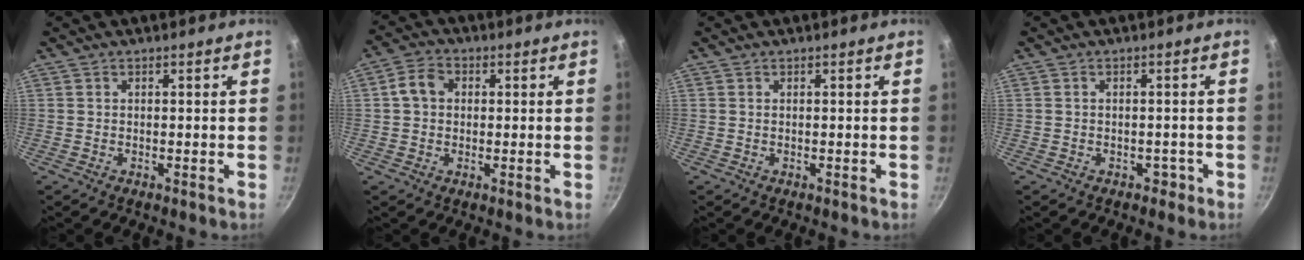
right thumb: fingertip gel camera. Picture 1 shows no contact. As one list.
[{"total": 5.3, "force": [0.7, 4.3, 3.1], "torque": [-0.042, 0.015, 0.002]}, {"total": 0.0}, {"total": 1.7, "force": [-0.9, 1.3, 0.6], "torque": [0.013, 0.019, -0.002]}]